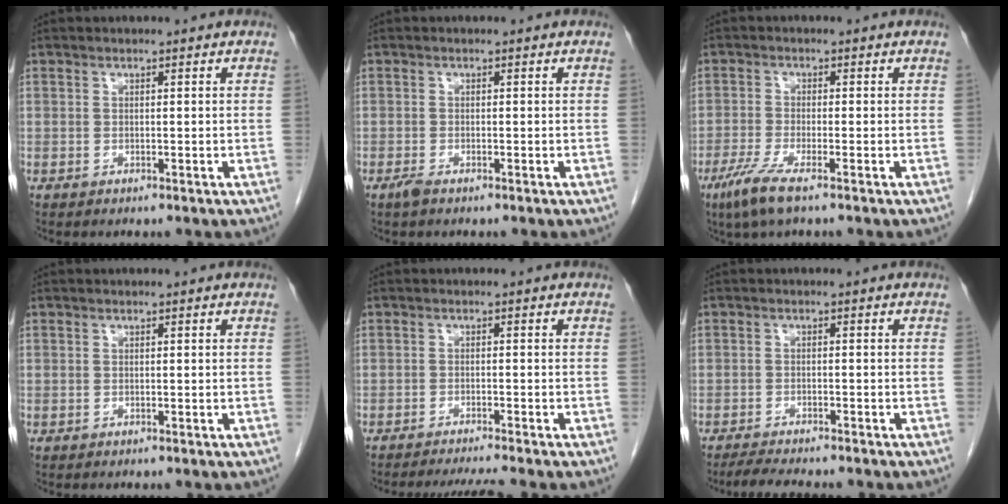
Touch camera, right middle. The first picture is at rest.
{"total": 1.1, "force": [-0.8, 0.2, 0.7], "torque": [-0.021, -0.003, -0.016]}
{"total": 5.0, "force": [-3.2, 0.4, 3.8], "torque": [-0.086, -0.015, -0.064]}
{"total": 0.0}
{"total": 4.6, "force": [-4.1, -1.3, 1.6], "torque": [-0.021, -0.013, -0.066]}
{"total": 5.9, "force": [-5.2, 0.7, 2.7], "torque": [-0.041, -0.014, -0.081]}